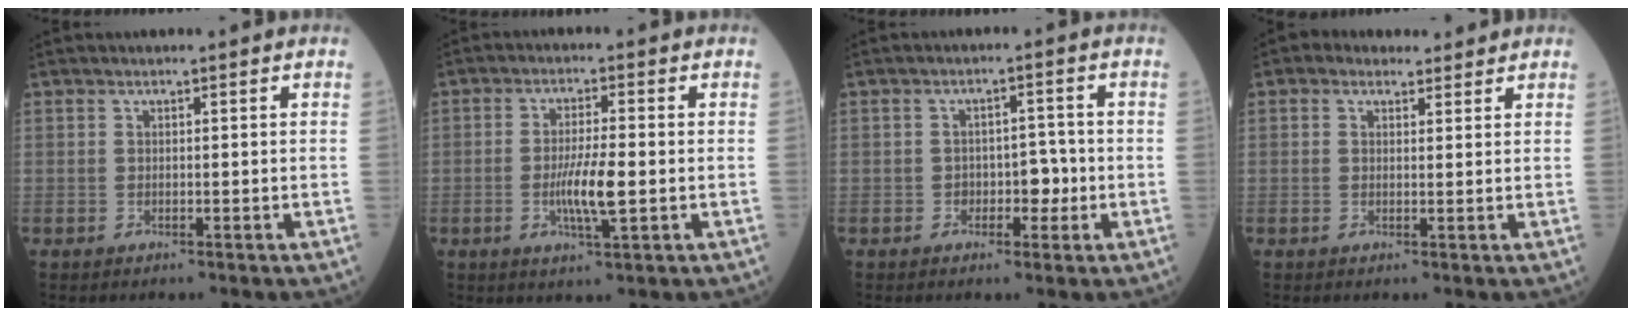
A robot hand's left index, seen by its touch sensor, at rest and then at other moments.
{"total": 6.0, "force": [-1.1, 0.6, 5.9], "torque": [-0.118, -0.010, -0.019]}
{"total": 3.5, "force": [-0.9, 2.0, 2.7], "torque": [-0.034, 0.009, -0.012]}
{"total": 3.5, "force": [2.7, 2.1, 0.9], "torque": [-0.014, 0.024, 0.040]}